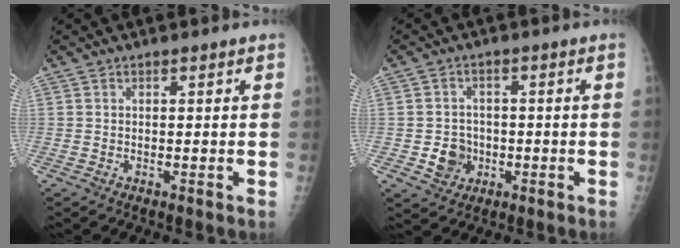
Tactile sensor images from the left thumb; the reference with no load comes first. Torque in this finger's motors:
{"motor_torque": [-0.07, 0.08, 0.08, 0.09, 0.00]}